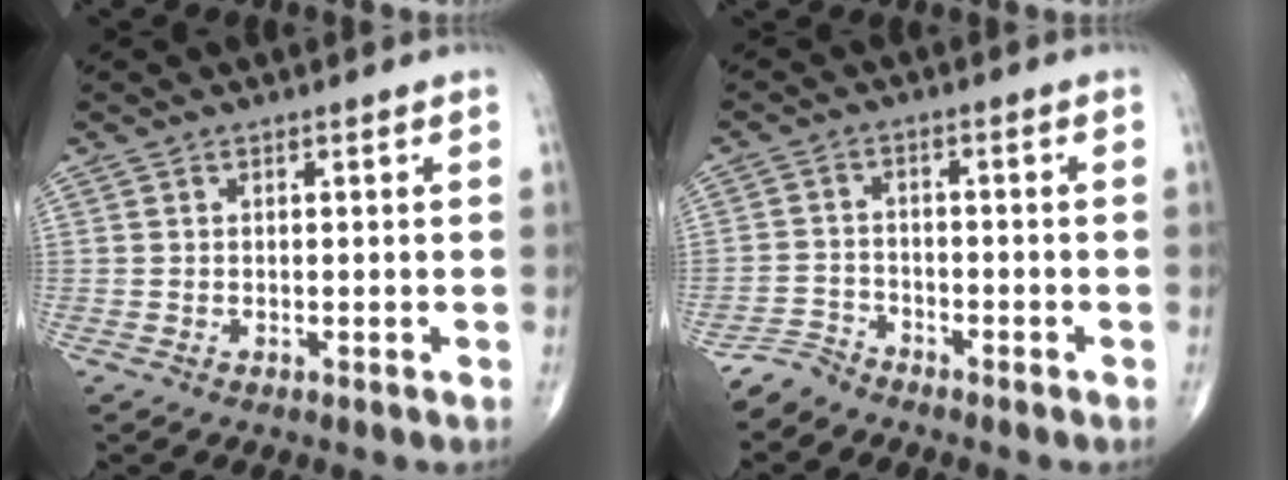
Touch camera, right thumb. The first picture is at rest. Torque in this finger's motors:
{"motor_torque": [1.86, 1.32, 0.06, -0.47, 0.00]}